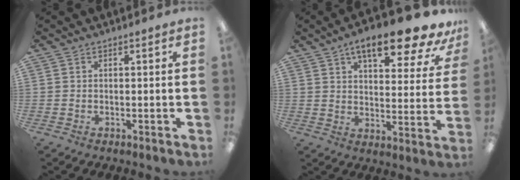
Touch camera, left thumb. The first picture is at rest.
{"total": 14.8, "force": [10.8, 4.3, 9.3], "torque": [-0.126, -0.065, 0.174]}